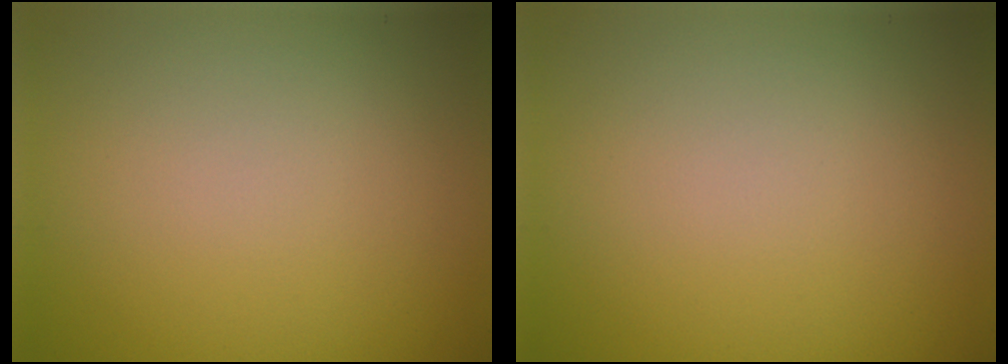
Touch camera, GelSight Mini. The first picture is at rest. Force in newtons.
{"total": 0.0}